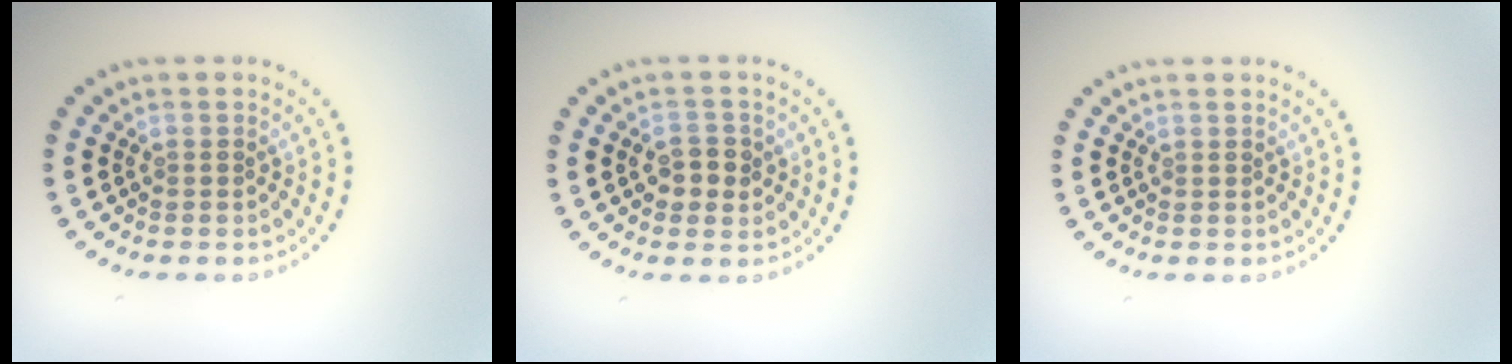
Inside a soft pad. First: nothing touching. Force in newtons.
{"total": 2.3, "press": 2.3, "slide": 0.3}
{"total": 0.0}